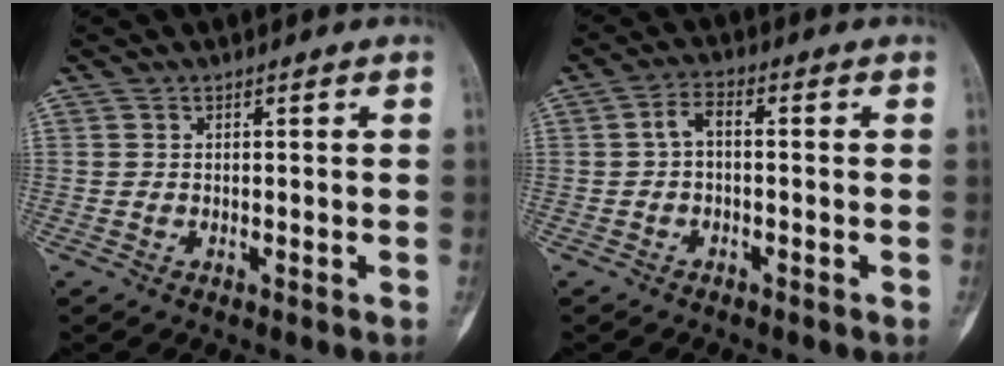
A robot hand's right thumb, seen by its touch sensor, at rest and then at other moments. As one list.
[{"total": 3.1, "force": [-0.3, 1.6, 2.6], "torque": [-0.042, 0.017, -0.014]}]